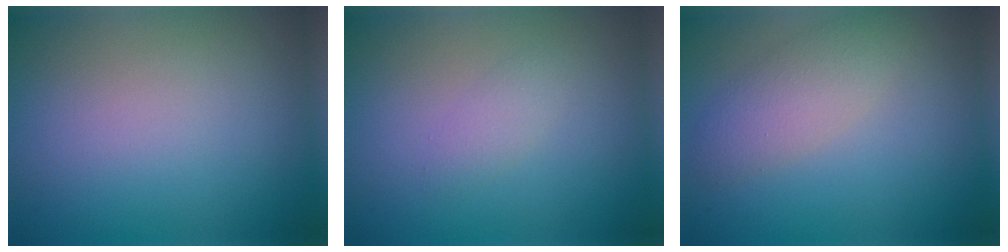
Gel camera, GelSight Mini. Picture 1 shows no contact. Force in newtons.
{"total": 1.3, "press": 1.3, "slide": 0.0}
{"total": 2.9, "press": 2.9, "slide": 0.3}